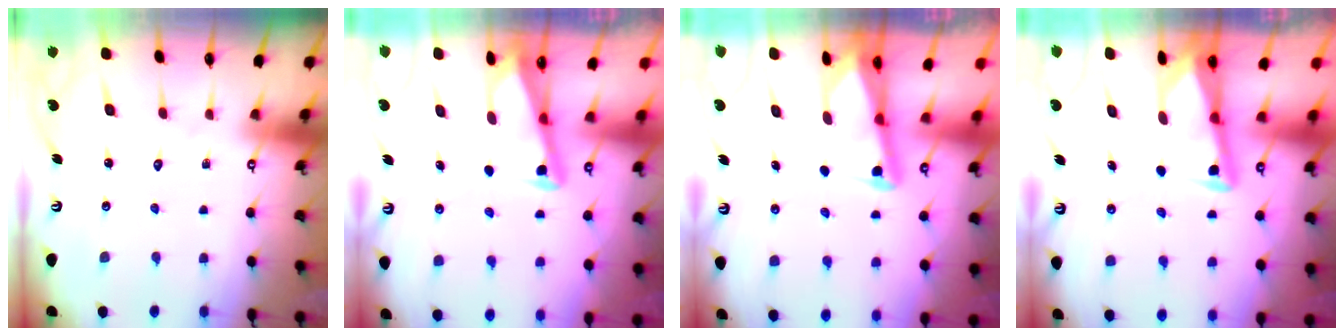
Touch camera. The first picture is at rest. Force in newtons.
{"total": 2.8, "press": 2.8, "slide": 0.3}
{"total": 2.5, "press": 2.5, "slide": 0.4}
{"total": 3.0, "press": 3.0, "slide": 0.4}